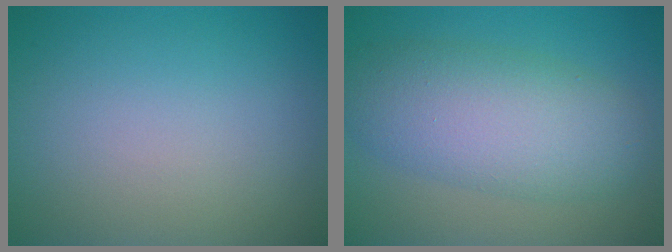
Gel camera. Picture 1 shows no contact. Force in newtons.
{"total": 7.3, "press": 7.3, "slide": 0.2}